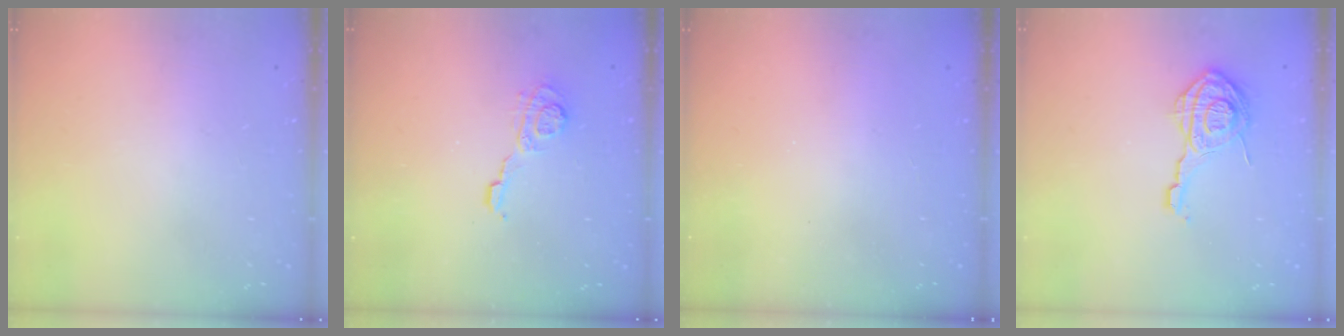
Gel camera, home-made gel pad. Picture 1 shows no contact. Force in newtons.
{"total": 5.3, "press": 5.2, "slide": 0.8}
{"total": 2.3, "press": 2.2, "slide": 0.8}
{"total": 14.0, "press": 14.0, "slide": 0.6}